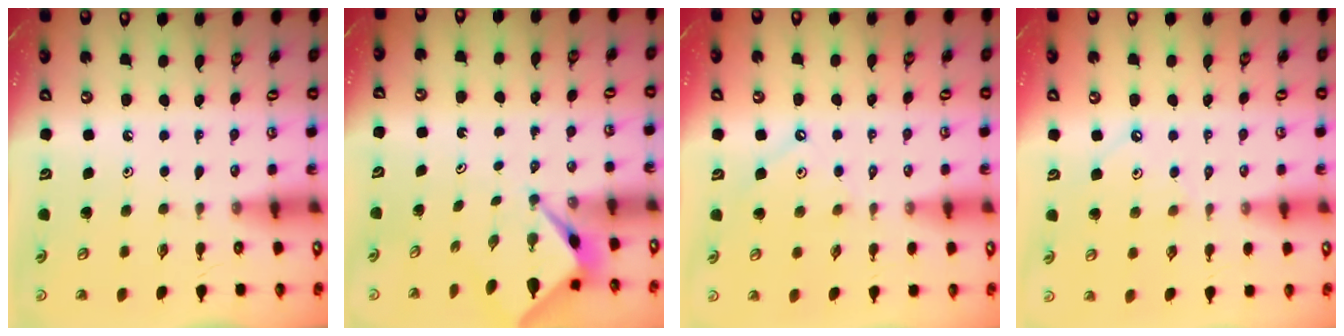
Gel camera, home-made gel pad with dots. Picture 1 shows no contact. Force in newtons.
{"total": 2.7, "press": 2.7, "slide": 0.1}
{"total": 1.5, "press": 1.4, "slide": 0.2}
{"total": 2.5, "press": 2.5, "slide": 0.5}